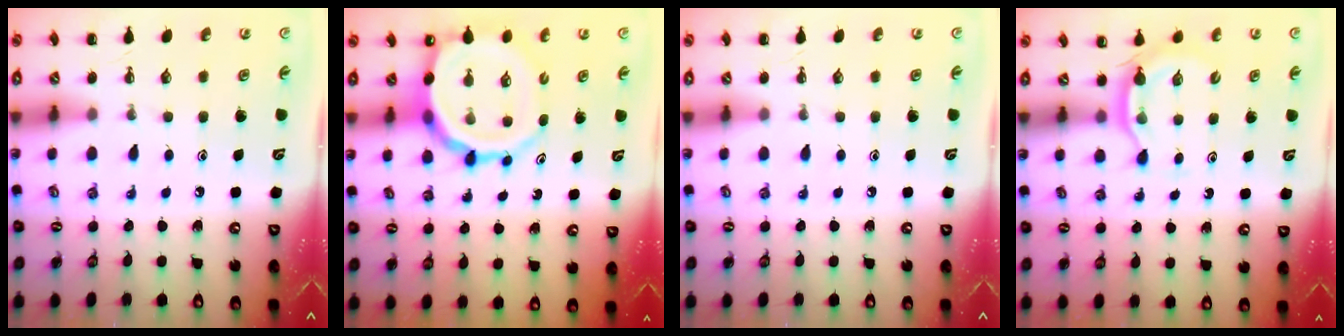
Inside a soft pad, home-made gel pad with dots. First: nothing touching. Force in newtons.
{"total": 12.2, "press": 11.7, "slide": 3.2}
{"total": 0.0}
{"total": 2.9, "press": 2.8, "slide": 0.7}